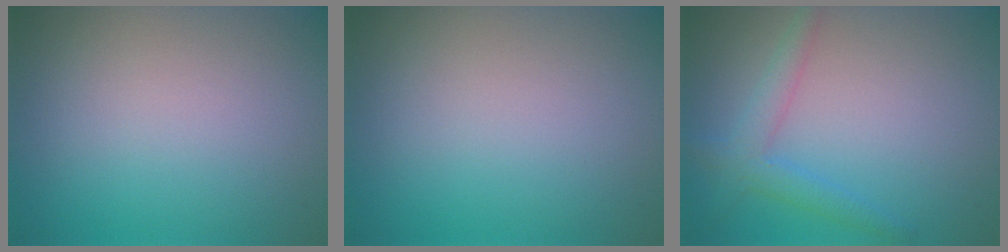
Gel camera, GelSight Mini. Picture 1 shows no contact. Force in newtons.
{"total": 0.0}
{"total": 2.7, "press": 2.7, "slide": 0.1}